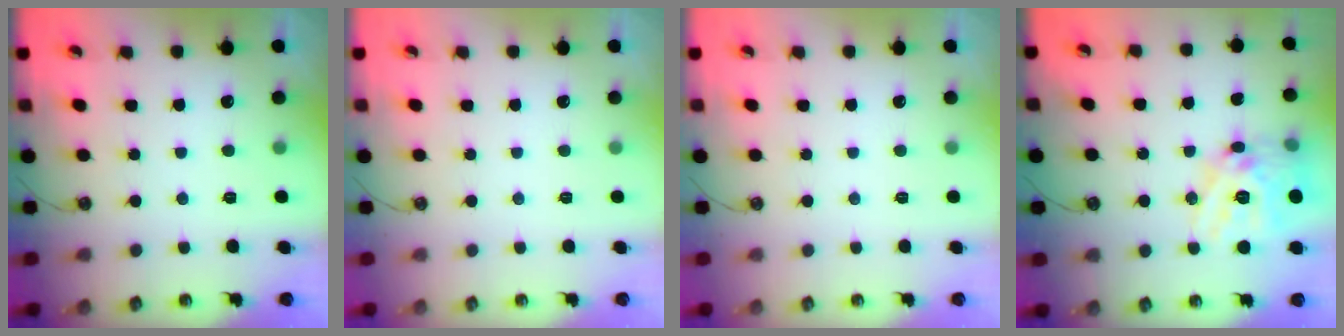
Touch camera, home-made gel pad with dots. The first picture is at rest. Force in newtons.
{"total": 0.0}
{"total": 0.0}
{"total": 20.0, "press": 19.9, "slide": 1.9}